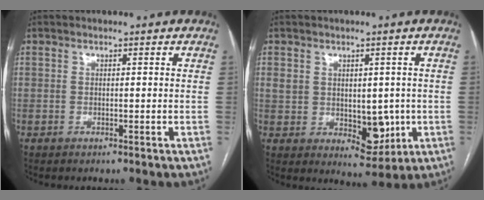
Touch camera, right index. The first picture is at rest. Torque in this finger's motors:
{"motor_torque": [0.37, 0.32, 0.23, 0.04]}